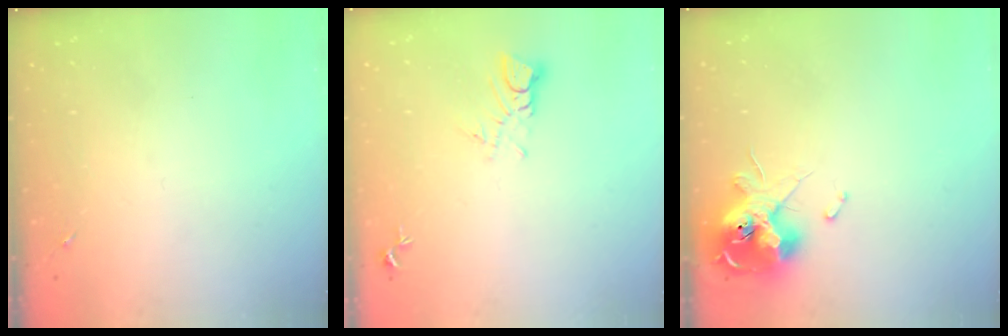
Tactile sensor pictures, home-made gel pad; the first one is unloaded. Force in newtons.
{"total": 4.4, "press": 4.4, "slide": 0.3}
{"total": 13.9, "press": 13.8, "slide": 1.9}